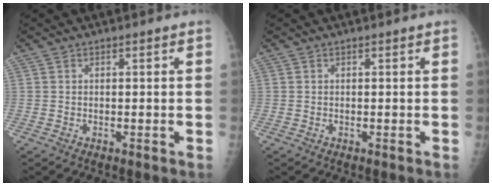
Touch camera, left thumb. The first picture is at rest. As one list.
[{"total": 0.0}]